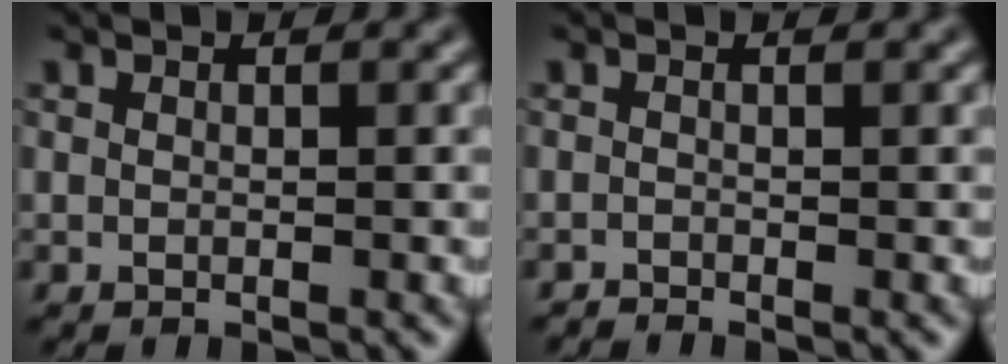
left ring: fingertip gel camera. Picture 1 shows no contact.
{"total": 0.8, "force": [-0.8, 0.0, 0.1], "torque": [0.002, -0.004, -0.019]}